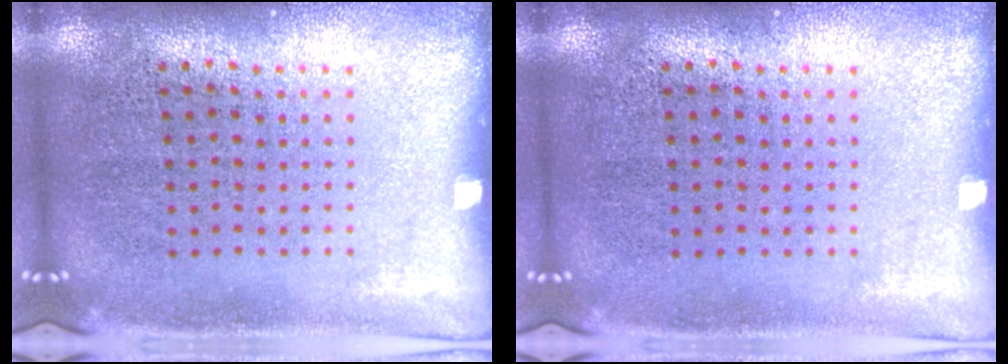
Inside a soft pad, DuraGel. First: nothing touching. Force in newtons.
{"total": 0.0}